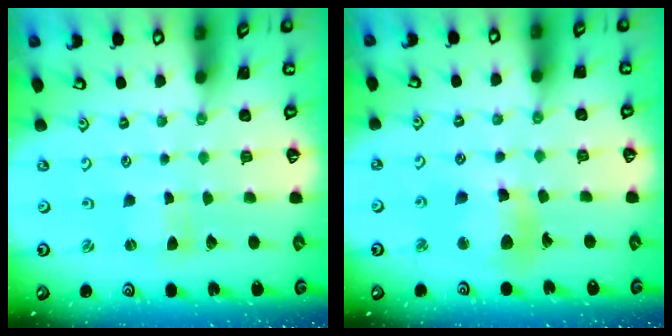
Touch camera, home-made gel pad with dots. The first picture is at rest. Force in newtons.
{"total": 11.0, "press": 10.9, "slide": 1.1}